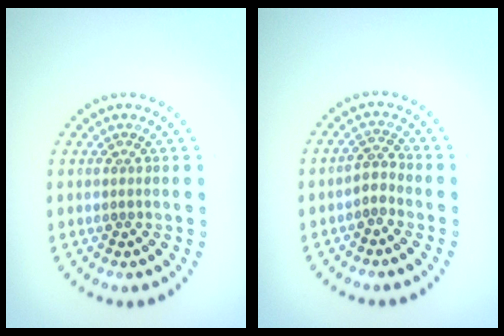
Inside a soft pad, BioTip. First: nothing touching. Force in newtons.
{"total": 1.7, "press": 1.3, "slide": 1.1}